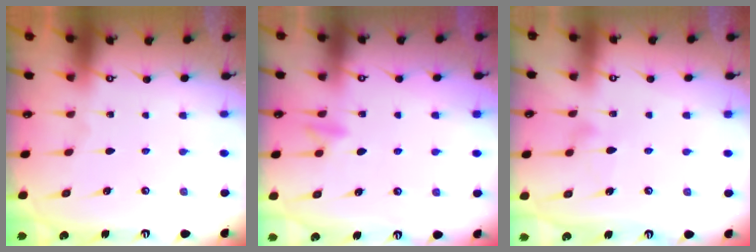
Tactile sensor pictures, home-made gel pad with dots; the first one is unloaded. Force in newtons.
{"total": 4.9, "press": 4.8, "slide": 0.9}
{"total": 7.5, "press": 7.5, "slide": 0.4}